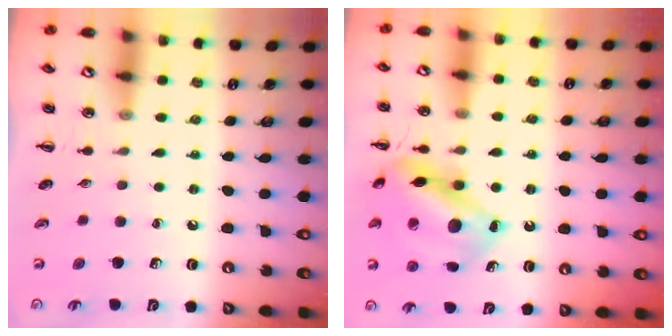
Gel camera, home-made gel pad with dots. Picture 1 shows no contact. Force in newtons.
{"total": 15.0, "press": 14.9, "slide": 1.3}